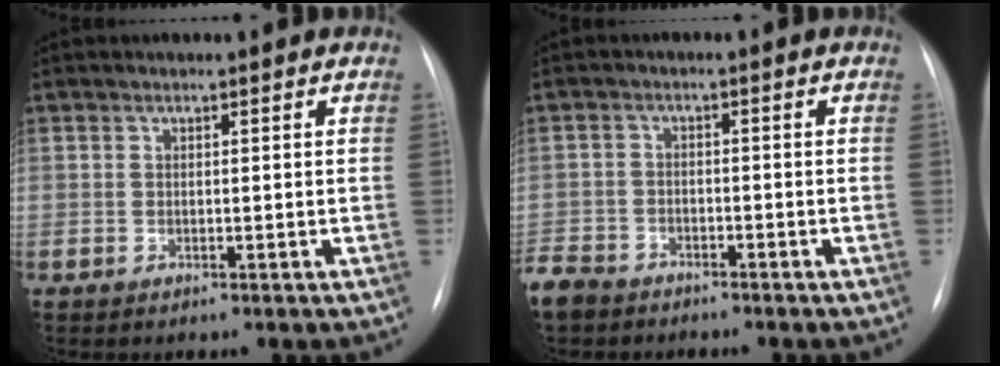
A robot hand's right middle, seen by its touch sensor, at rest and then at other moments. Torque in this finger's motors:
{"motor_torque": [0.39, -0.36, 0.14, 0.05]}